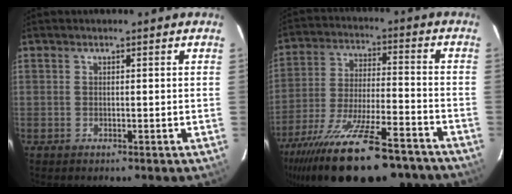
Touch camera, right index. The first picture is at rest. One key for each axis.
{"total": 26.9, "fx": -20.9, "fy": 7.4, "fz": 15.3, "tx": -0.291, "ty": -0.061, "tz": -0.315}